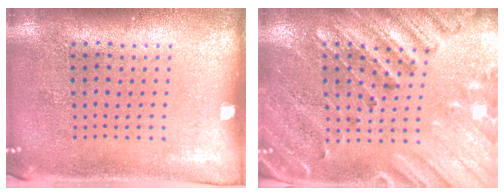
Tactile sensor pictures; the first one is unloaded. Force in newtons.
{"total": 2.7, "press": 2.6, "slide": 0.9}